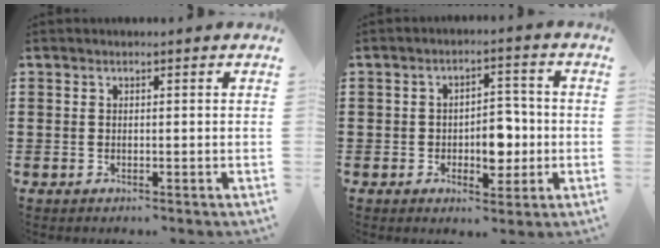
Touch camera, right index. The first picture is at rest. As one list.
[{"total": 5.8, "force": [-1.2, 3.6, 4.4], "torque": [-0.064, 0.004, -0.025]}]